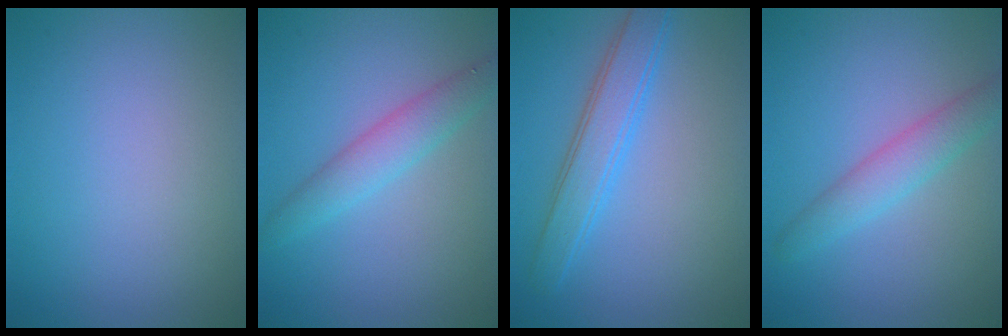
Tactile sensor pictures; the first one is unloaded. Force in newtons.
{"total": 3.1, "press": 3.1, "slide": 0.1}
{"total": 3.7, "press": 3.7, "slide": 0.0}
{"total": 3.2, "press": 3.2, "slide": 0.1}